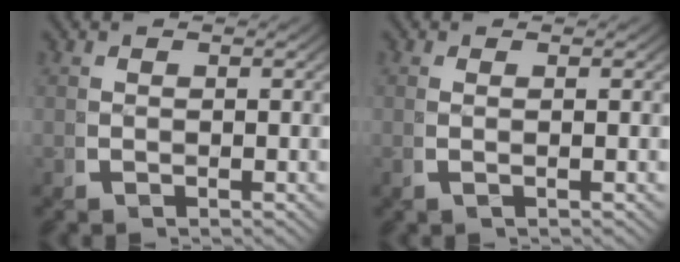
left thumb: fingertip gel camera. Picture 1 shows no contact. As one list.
[{"total": 0.9, "force": [0.0, -0.7, 0.6], "torque": [-0.019, 0.002, -0.001]}]